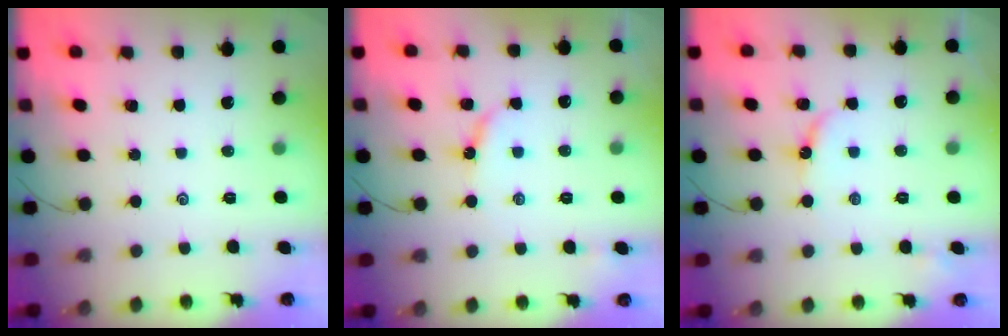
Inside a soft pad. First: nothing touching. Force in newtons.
{"total": 5.3, "press": 5.3, "slide": 0.5}
{"total": 5.6, "press": 5.6, "slide": 0.5}